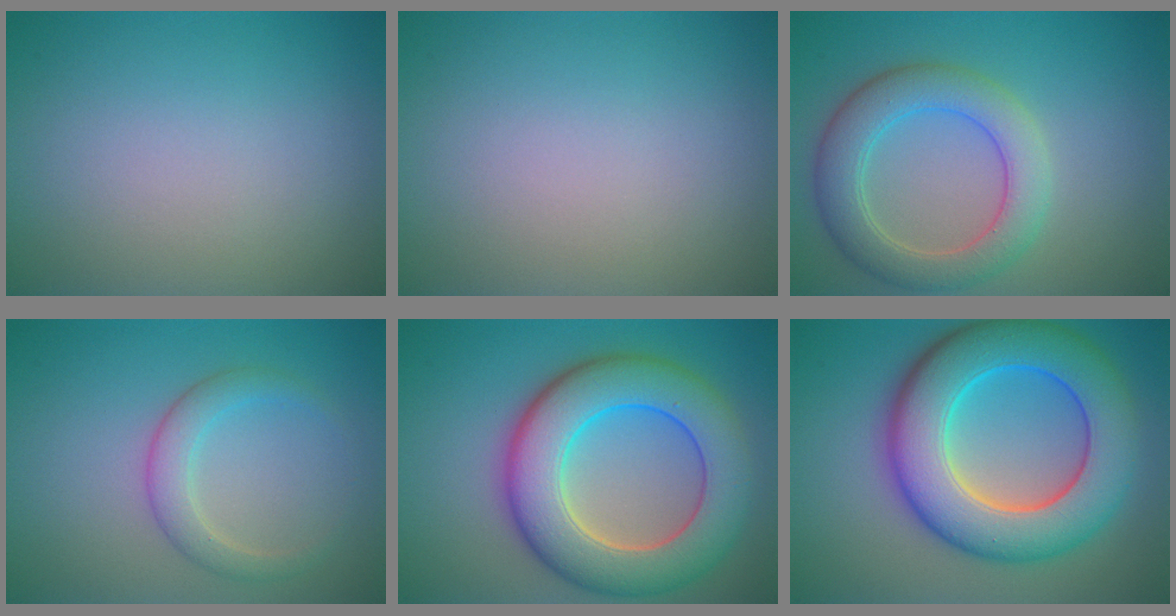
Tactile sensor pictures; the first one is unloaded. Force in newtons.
{"total": 0.0}
{"total": 5.5, "press": 5.4, "slide": 0.4}
{"total": 2.6, "press": 2.6, "slide": 0.1}
{"total": 10.3, "press": 10.3, "slide": 0.1}
{"total": 11.4, "press": 11.4, "slide": 0.1}